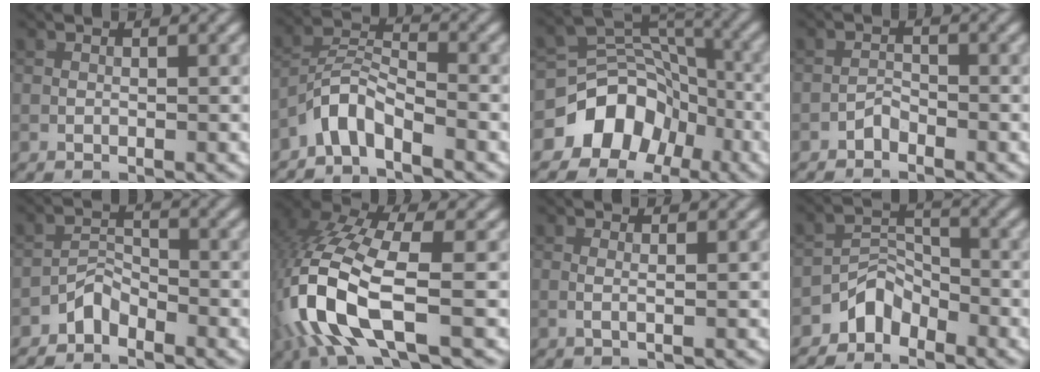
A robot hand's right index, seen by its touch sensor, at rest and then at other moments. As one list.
[{"total": 3.6, "force": [-3.0, 1.0, 1.8], "torque": [-0.034, 0.013, -0.065]}, {"total": 7.1, "force": [-3.8, 5.5, 2.5], "torque": [-0.022, 0.005, -0.076]}, {"total": 1.1, "force": [-1.0, 0.4, 0.2], "torque": [-0.003, 0.007, -0.021]}, {"total": 2.2, "force": [-1.9, 0.8, 0.6], "torque": [-0.008, 0.013, -0.040]}, {"total": 10.2, "force": [-3.3, 4.3, 8.6], "torque": [-0.201, 0.000, -0.069]}, {"total": 1.1, "force": [0.0, 0.3, 1.1], "torque": [-0.018, 0.001, -0.005]}, {"total": 2.9, "force": [-2.4, 1.5, 0.7], "torque": [-0.006, 0.016, -0.046]}]